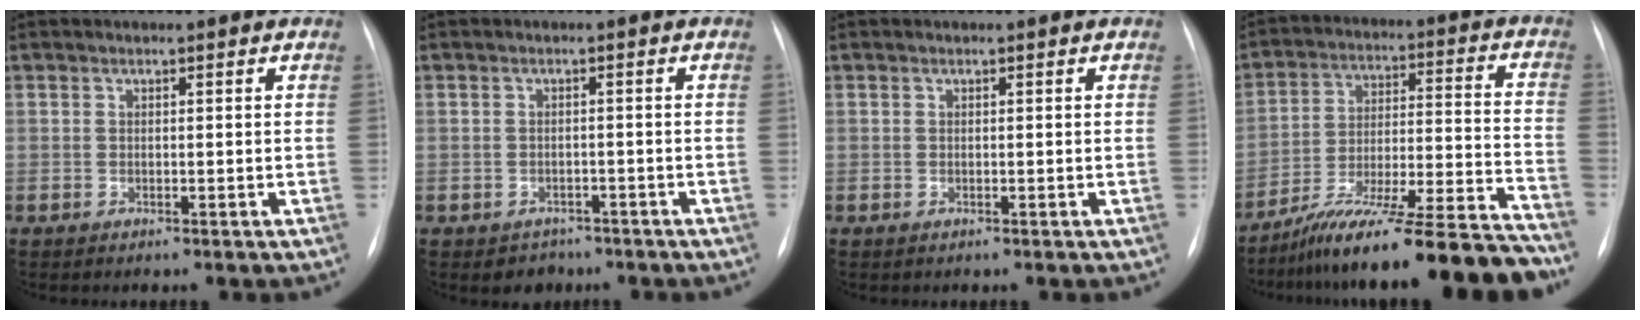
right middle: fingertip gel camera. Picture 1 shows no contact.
{"total": 2.6, "force": [-1.8, 1.9, 0.2], "torque": [-0.006, 0.010, -0.020]}
{"total": 0.0}
{"total": 21.6, "force": [-19.0, -0.5, 10.1], "torque": [-0.133, 0.006, -0.305]}